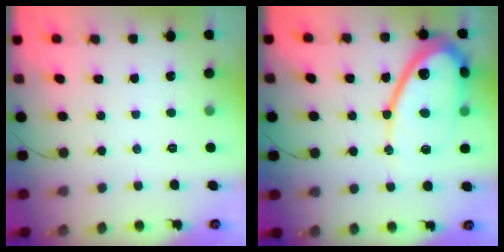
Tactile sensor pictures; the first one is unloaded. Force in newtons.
{"total": 15.3, "press": 15.2, "slide": 1.5}